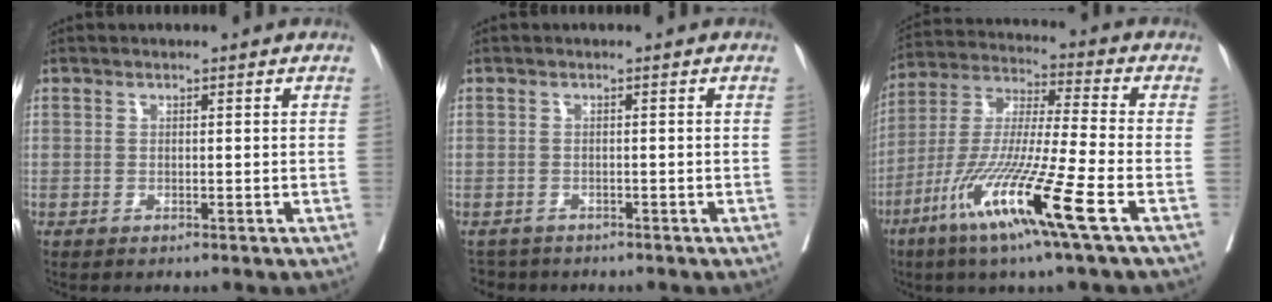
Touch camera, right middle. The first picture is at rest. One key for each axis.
{"total": 2.7, "fx": -2.4, "fy": 1.3, "fz": -0.3, "tx": 0.003, "ty": -0.002, "tz": -0.042}
{"total": 16.7, "fx": -7.9, "fy": -0.9, "fz": 14.7, "tx": -0.307, "ty": -0.039, "tz": -0.153}